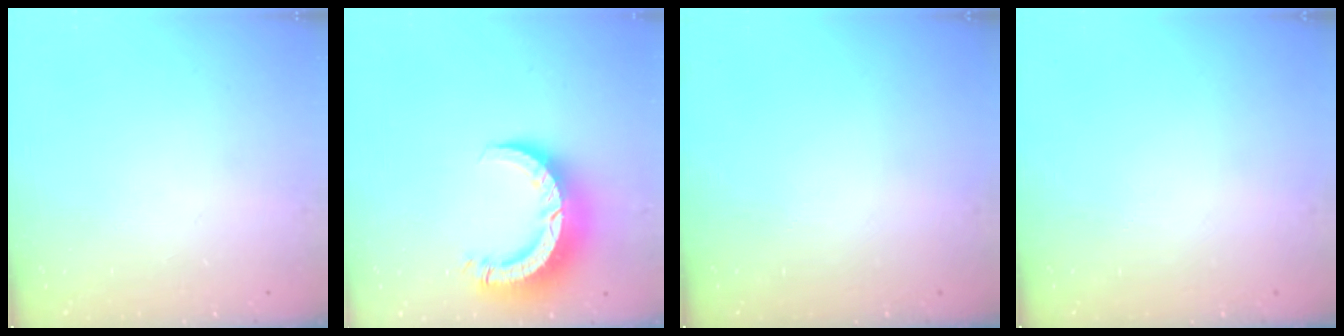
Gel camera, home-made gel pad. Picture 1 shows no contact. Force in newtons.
{"total": 10.0, "press": 10.0, "slide": 1.1}
{"total": 0.0}
{"total": 0.0}